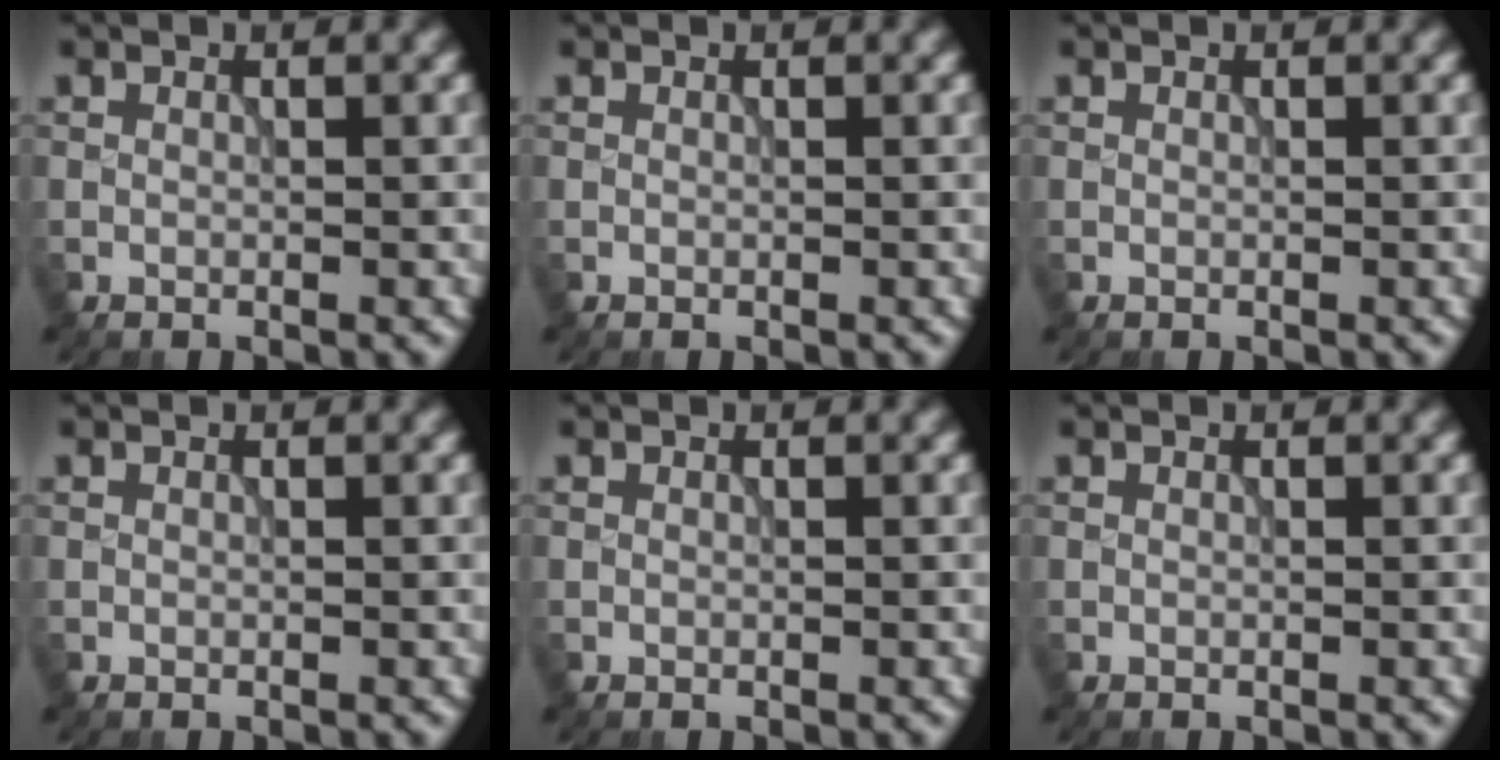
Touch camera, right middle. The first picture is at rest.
{"total": 0.0}
{"total": 0.0}
{"total": 0.0}
{"total": 0.0}
{"total": 0.0}